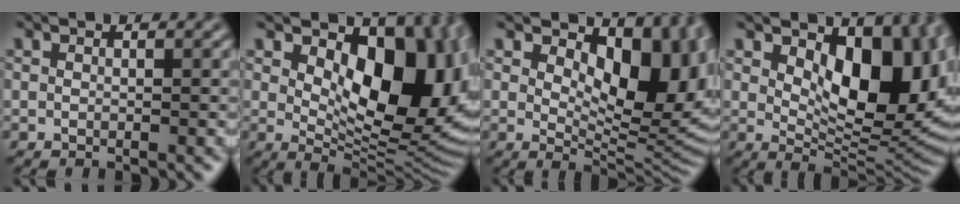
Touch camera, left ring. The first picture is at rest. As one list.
[{"total": 13.5, "force": [3.4, 7.2, 11.0], "torque": [-0.133, -0.011, 0.064]}, {"total": 11.9, "force": [3.6, 6.1, 9.6], "torque": [-0.126, -0.009, 0.064]}, {"total": 11.9, "force": [3.3, 6.2, 9.6], "torque": [-0.127, -0.010, 0.058]}]